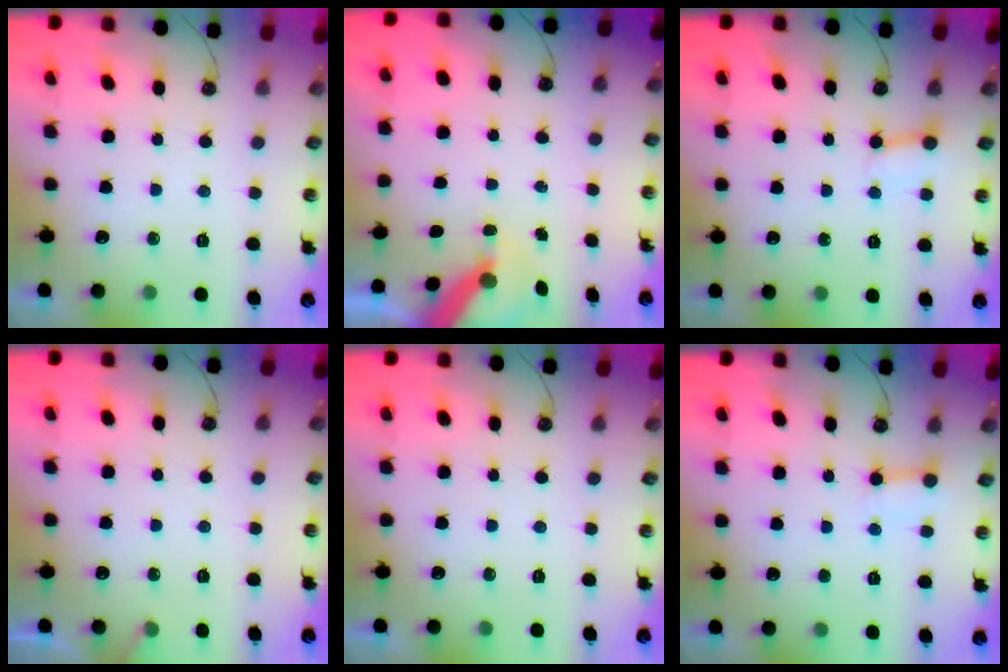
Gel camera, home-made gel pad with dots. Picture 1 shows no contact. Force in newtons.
{"total": 8.5, "press": 8.4, "slide": 1.0}
{"total": 3.2, "press": 3.2, "slide": 0.3}
{"total": 3.9, "press": 3.9, "slide": 0.2}
{"total": 0.0}
{"total": 3.7, "press": 3.6, "slide": 0.5}